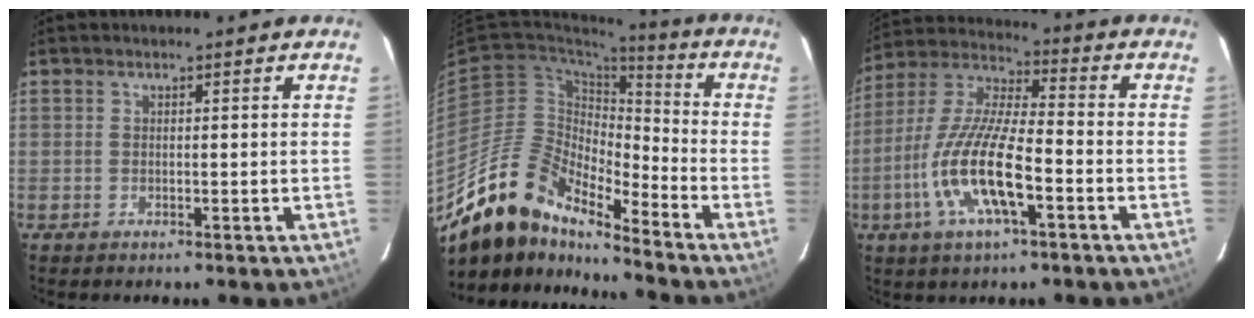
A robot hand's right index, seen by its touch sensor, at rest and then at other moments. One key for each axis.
{"total": 17.2, "fx": -15.0, "fy": 5.1, "fz": 6.8, "tx": -0.121, "ty": 0.000, "tz": -0.285}
{"total": 15.4, "fx": -5.8, "fy": 4.0, "fz": 13.7, "tx": -0.286, "ty": -0.012, "tz": -0.115}